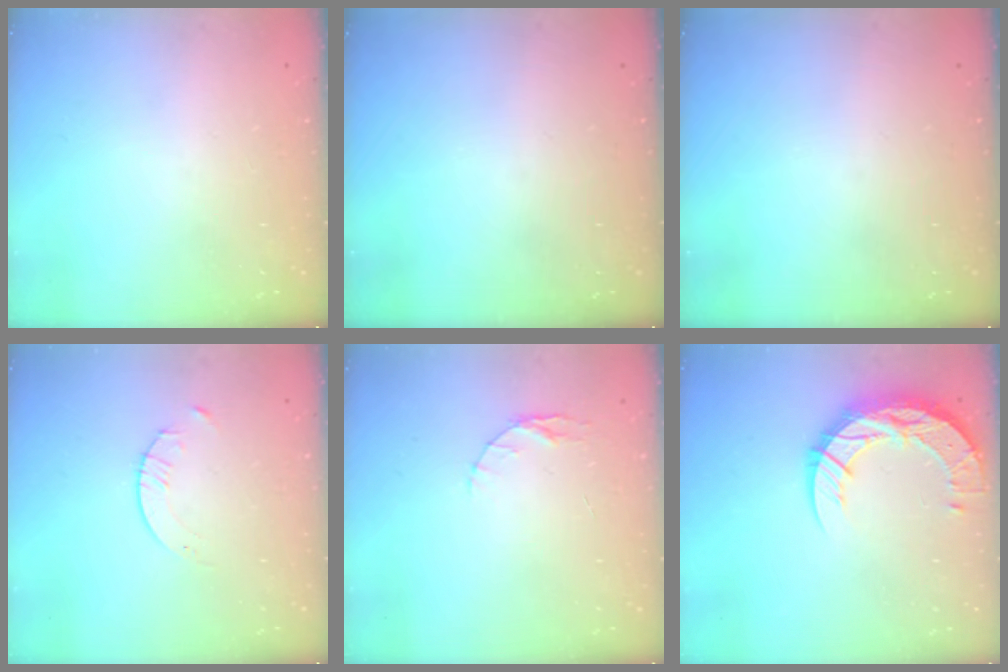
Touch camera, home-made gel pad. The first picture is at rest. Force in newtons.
{"total": 0.0}
{"total": 0.0}
{"total": 2.1, "press": 2.1, "slide": 0.3}
{"total": 4.1, "press": 4.1, "slide": 0.5}
{"total": 14.5, "press": 14.5, "slide": 1.3}